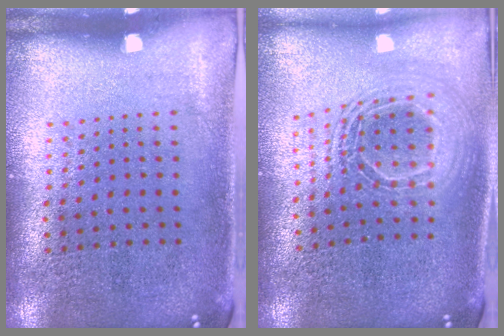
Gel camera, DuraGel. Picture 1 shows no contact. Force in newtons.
{"total": 2.0, "press": 1.6, "slide": 1.2}